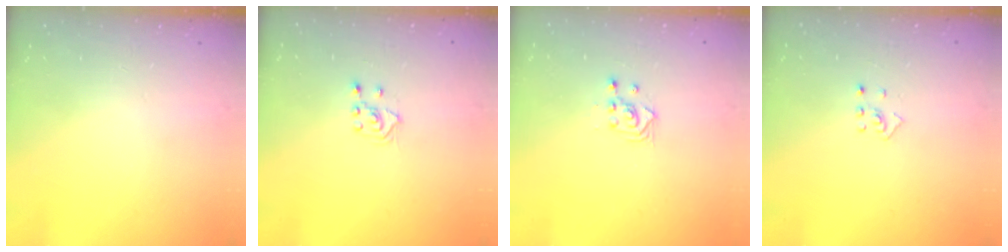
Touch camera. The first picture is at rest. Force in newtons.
{"total": 3.0, "press": 2.9, "slide": 0.7}
{"total": 2.3, "press": 2.3, "slide": 0.3}
{"total": 2.5, "press": 2.4, "slide": 0.8}